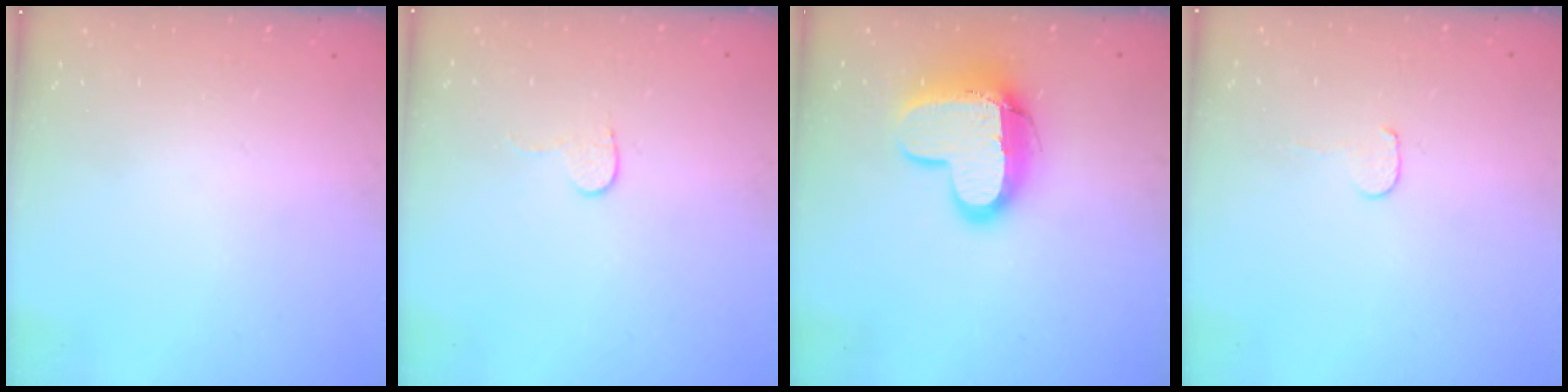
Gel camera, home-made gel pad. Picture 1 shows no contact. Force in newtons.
{"total": 4.0, "press": 4.0, "slide": 0.4}
{"total": 14.2, "press": 14.2, "slide": 1.1}
{"total": 3.5, "press": 3.5, "slide": 0.4}